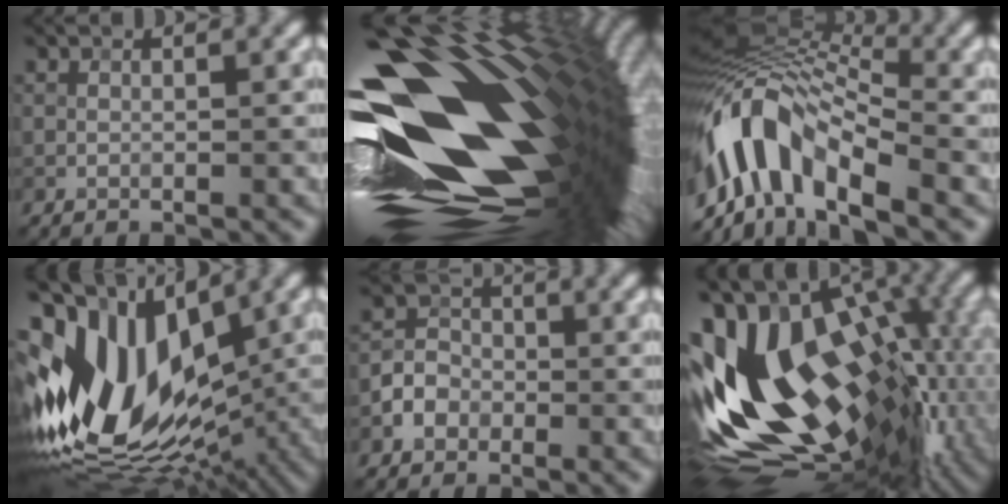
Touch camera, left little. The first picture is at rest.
{"total": 20.0, "force": [-0.5, 9.5, 17.6], "torque": [-0.299, -0.007, -0.001]}
{"total": 10.0, "force": [-5.0, 4.5, 7.4], "torque": [-0.133, 0.022, -0.106]}
{"total": 16.4, "force": [0.3, 10.5, 12.6], "torque": [-0.259, 0.002, 0.003]}
{"total": 2.3, "force": [-1.4, 1.7, 0.1], "torque": [0.001, 0.006, -0.030]}
{"total": 19.3, "force": [1.5, 10.3, 16.2], "torque": [-0.319, -0.029, 0.024]}